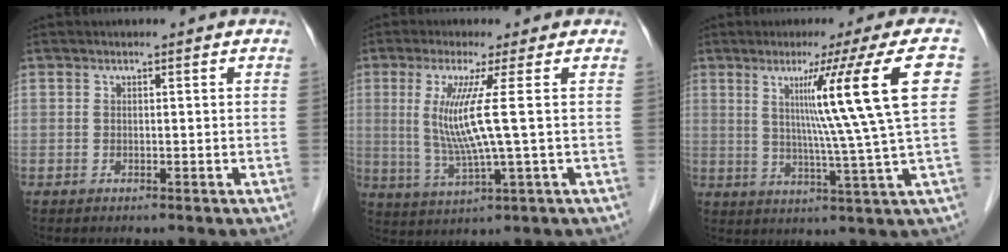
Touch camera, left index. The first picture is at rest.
{"total": 8.0, "force": [1.1, -1.5, 7.8], "torque": [-0.169, -0.016, 0.027]}
{"total": 14.2, "force": [3.7, -2.8, 13.4], "torque": [-0.197, 0.001, 0.059]}